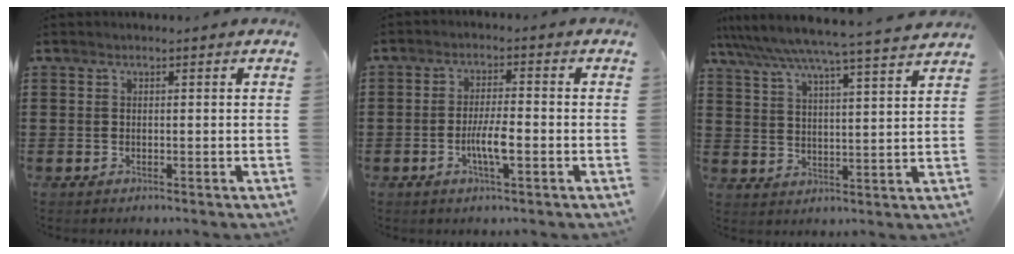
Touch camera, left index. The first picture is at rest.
{"total": 5.0, "force": [-1.6, 1.1, 4.6], "torque": [-0.092, 0.001, -0.033]}
{"total": 5.9, "force": [5.4, -0.5, 2.3], "torque": [-0.068, -0.042, 0.087]}